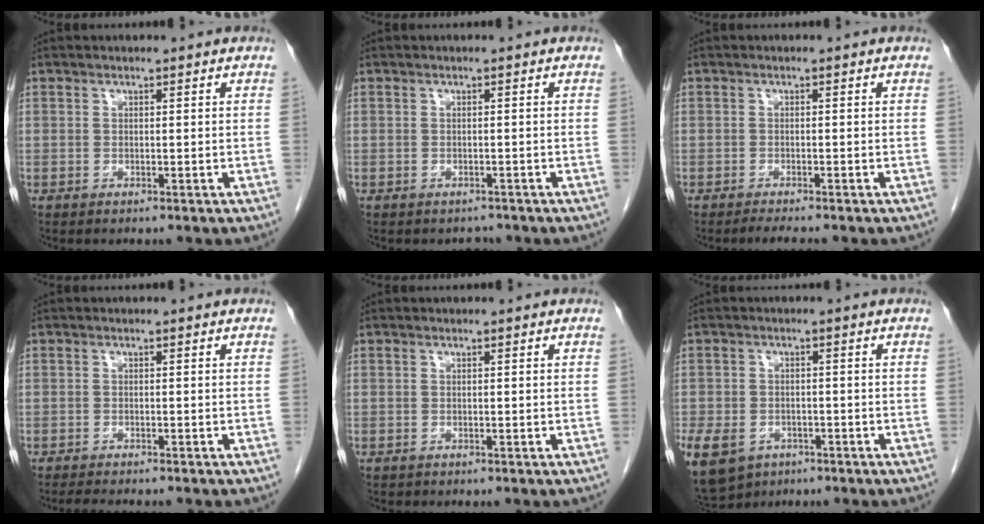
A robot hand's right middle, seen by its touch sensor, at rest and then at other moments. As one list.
[{"total": 1.5, "force": [-1.3, 0.7, -0.1], "torque": [-0.005, -0.003, -0.018]}, {"total": 2.0, "force": [-1.7, -0.3, 0.9], "torque": [-0.021, -0.008, -0.027]}, {"total": 4.8, "force": [-4.2, 0.7, 2.2], "torque": [-0.030, -0.009, -0.056]}, {"total": 0.0}, {"total": 18.2, "force": [-8.8, 13.9, 7.8], "torque": [-0.260, -0.019, -0.124]}]